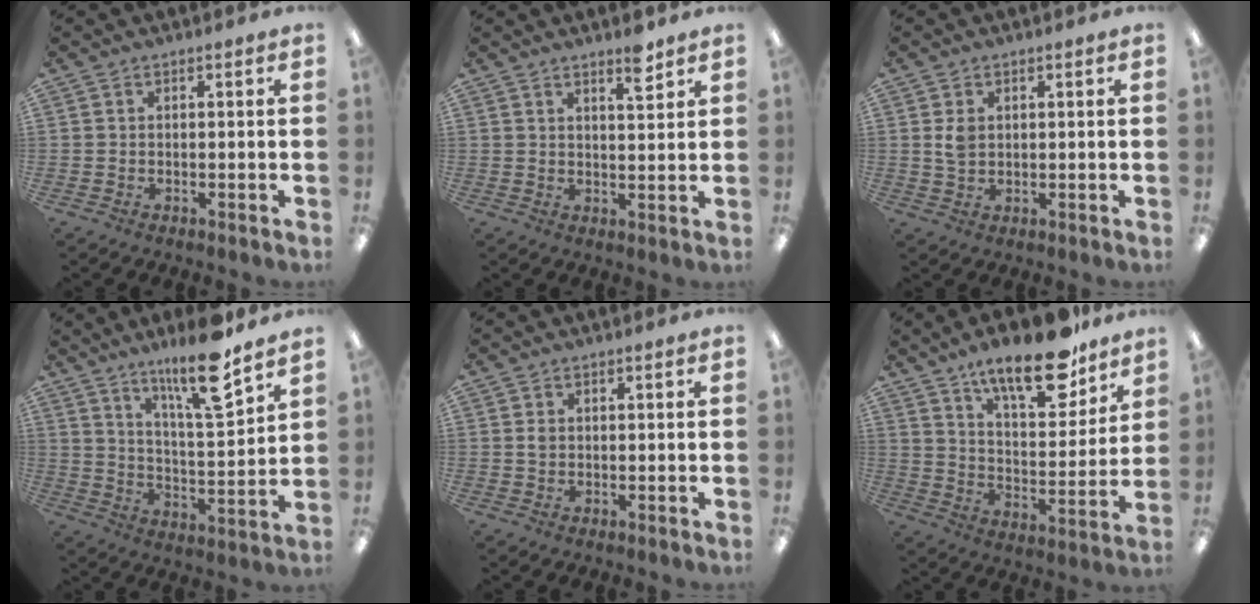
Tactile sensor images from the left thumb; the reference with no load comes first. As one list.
[{"total": 5.3, "force": [4.0, 1.3, 3.2], "torque": [-0.033, -0.025, 0.062]}, {"total": 3.5, "force": [1.0, 2.4, 2.2], "torque": [-0.040, 0.000, 0.016]}, {"total": 15.0, "force": [11.3, 2.7, 9.5], "torque": [-0.157, -0.063, 0.182]}, {"total": 1.3, "force": [0.4, 1.0, 0.7], "torque": [-0.015, 0.004, 0.005]}, {"total": 18.9, "force": [14.0, 6.4, 10.9], "torque": [-0.165, -0.083, 0.233]}]